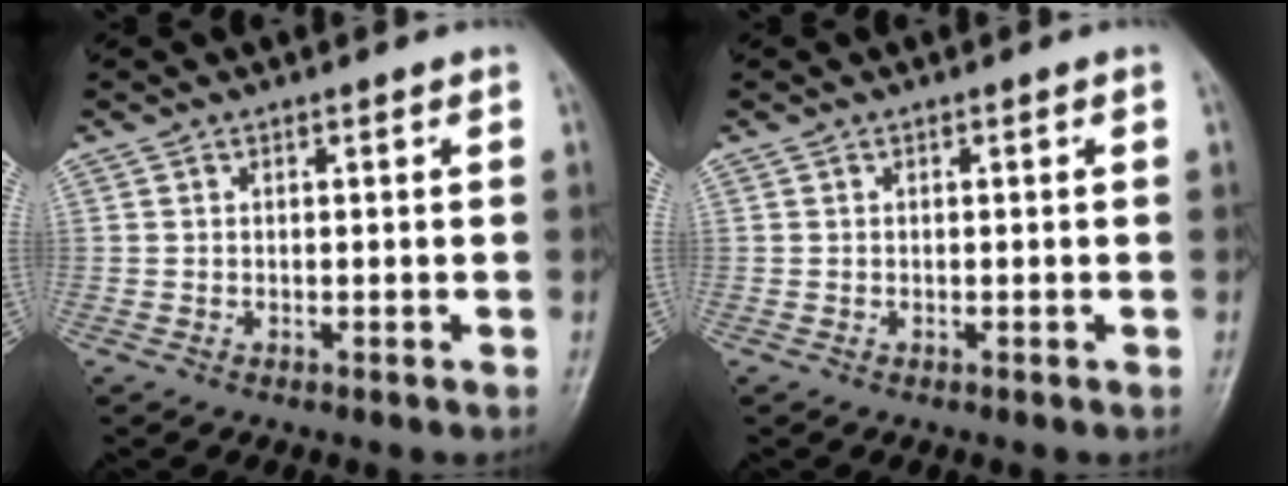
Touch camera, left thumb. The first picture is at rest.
{"total": 0.0}